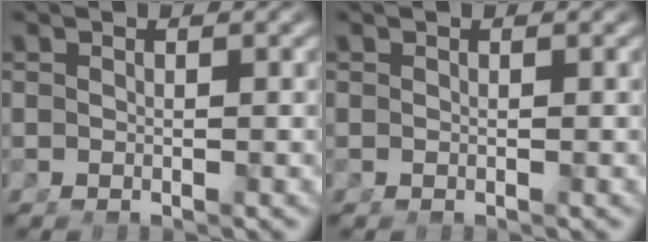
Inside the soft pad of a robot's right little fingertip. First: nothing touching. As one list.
[{"total": 0.0}]